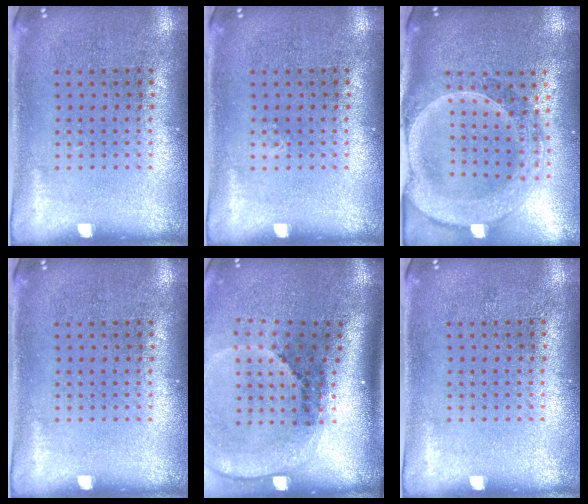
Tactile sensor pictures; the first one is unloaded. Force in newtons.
{"total": 0.0}
{"total": 2.7, "press": 2.4, "slide": 1.2}
{"total": 0.0}
{"total": 2.6, "press": 1.8, "slide": 1.9}
{"total": 0.0}